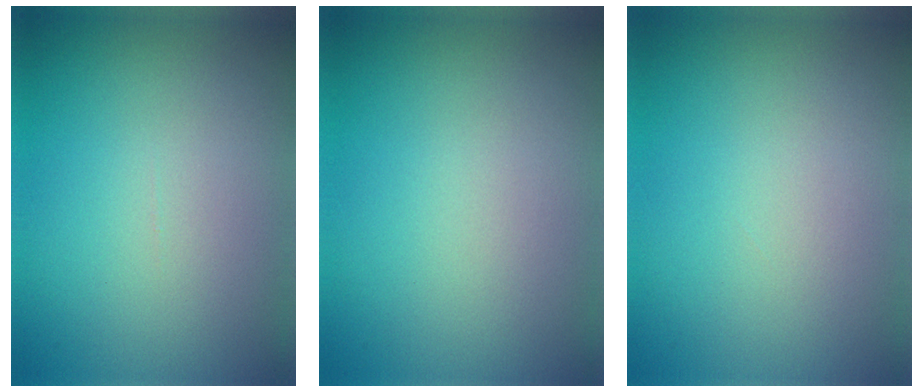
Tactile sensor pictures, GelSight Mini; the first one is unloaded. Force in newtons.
{"total": 0.0}
{"total": 0.0}